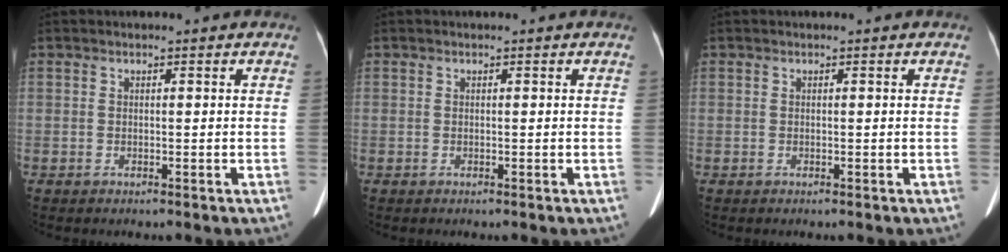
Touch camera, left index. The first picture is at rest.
{"total": 0.0}
{"total": 0.0}